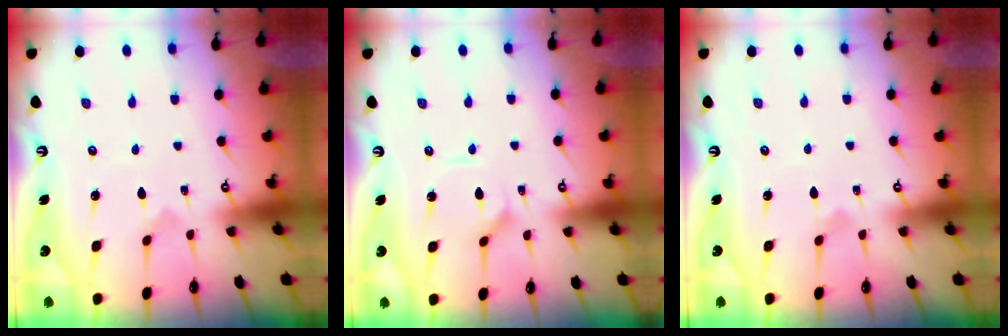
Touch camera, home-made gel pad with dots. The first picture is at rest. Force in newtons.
{"total": 2.4, "press": 2.4, "slide": 0.3}
{"total": 1.9, "press": 1.9, "slide": 0.1}